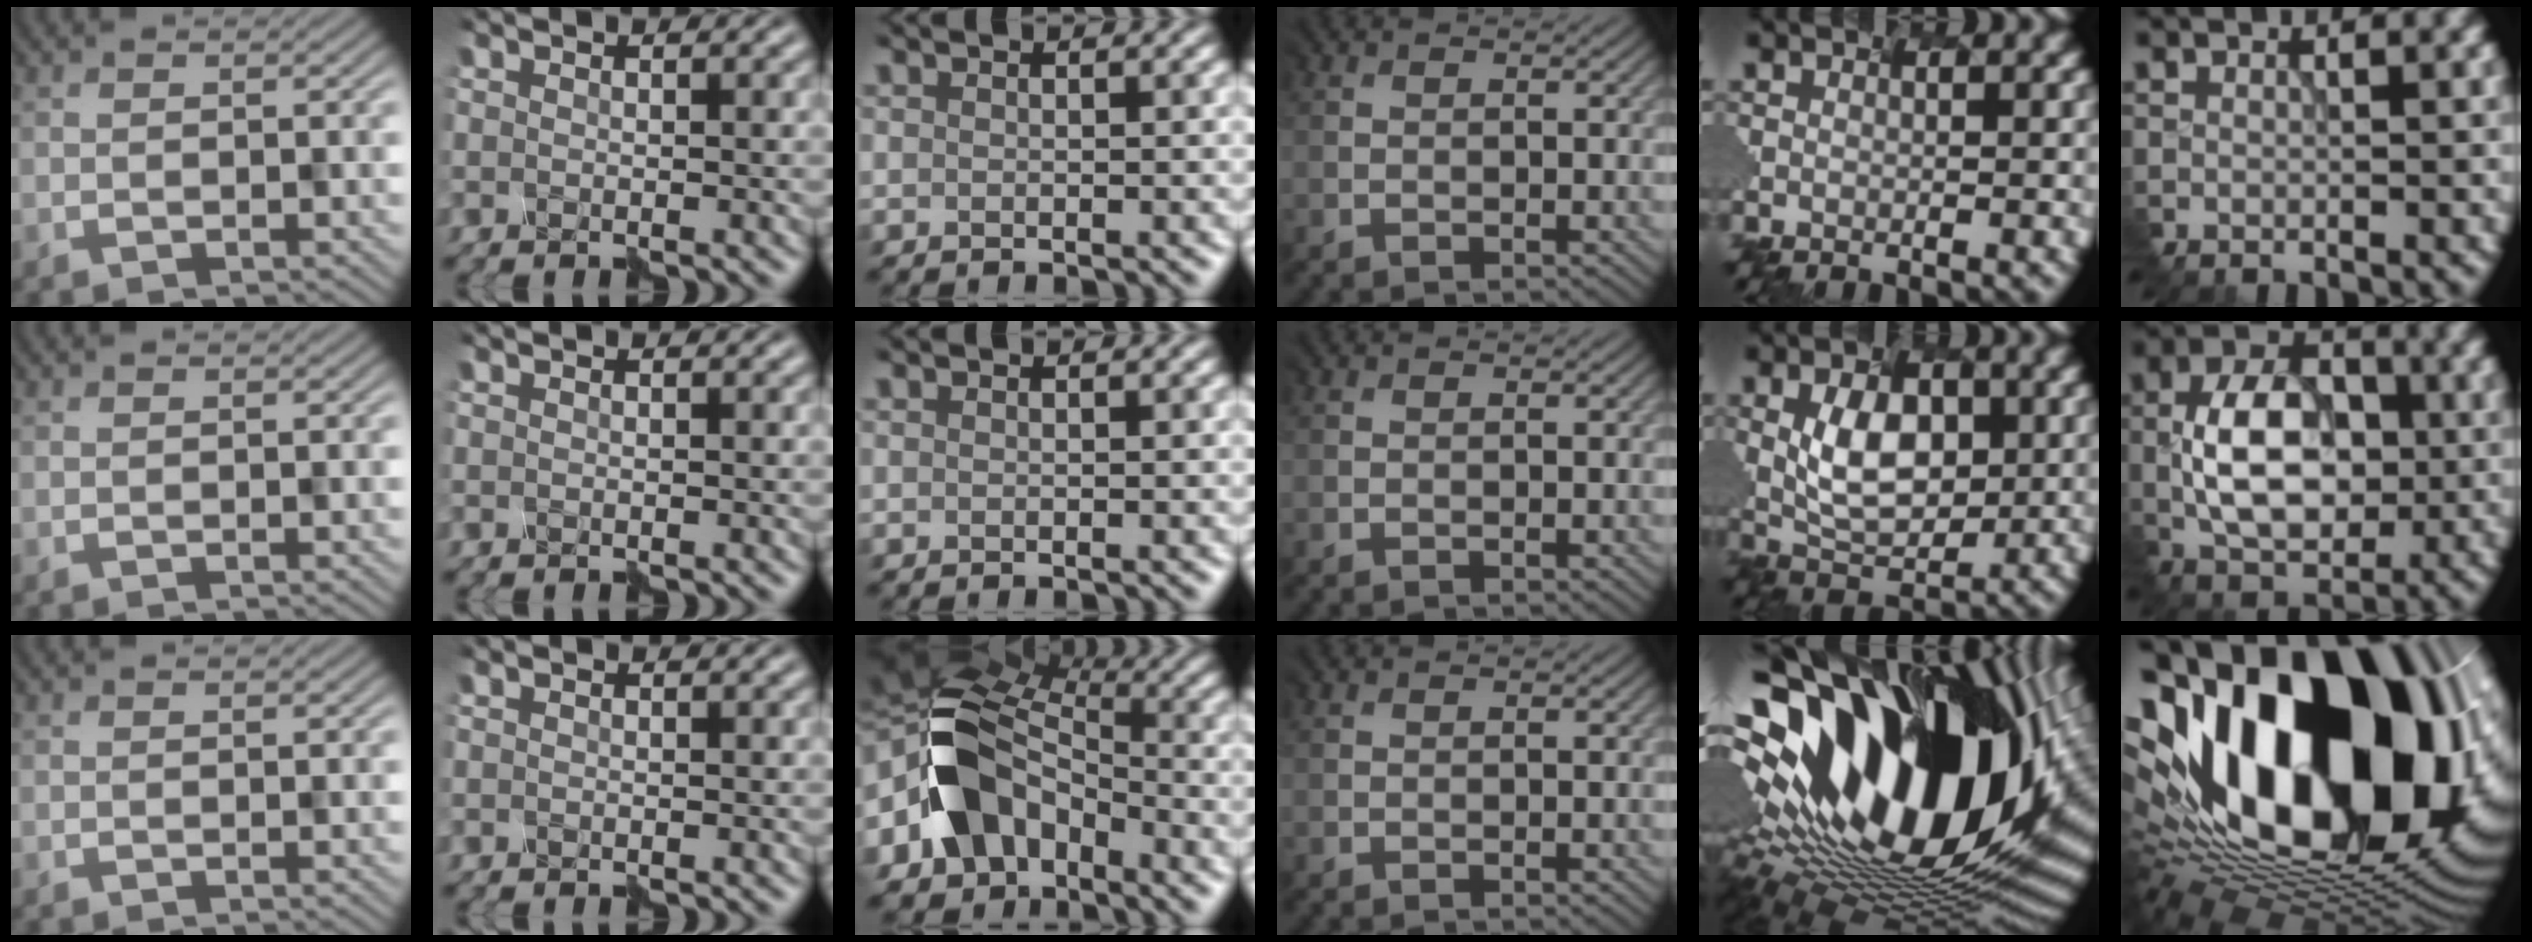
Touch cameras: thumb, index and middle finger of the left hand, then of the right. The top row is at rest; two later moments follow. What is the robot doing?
{"motion": "assemble", "object": "hinged jar"}